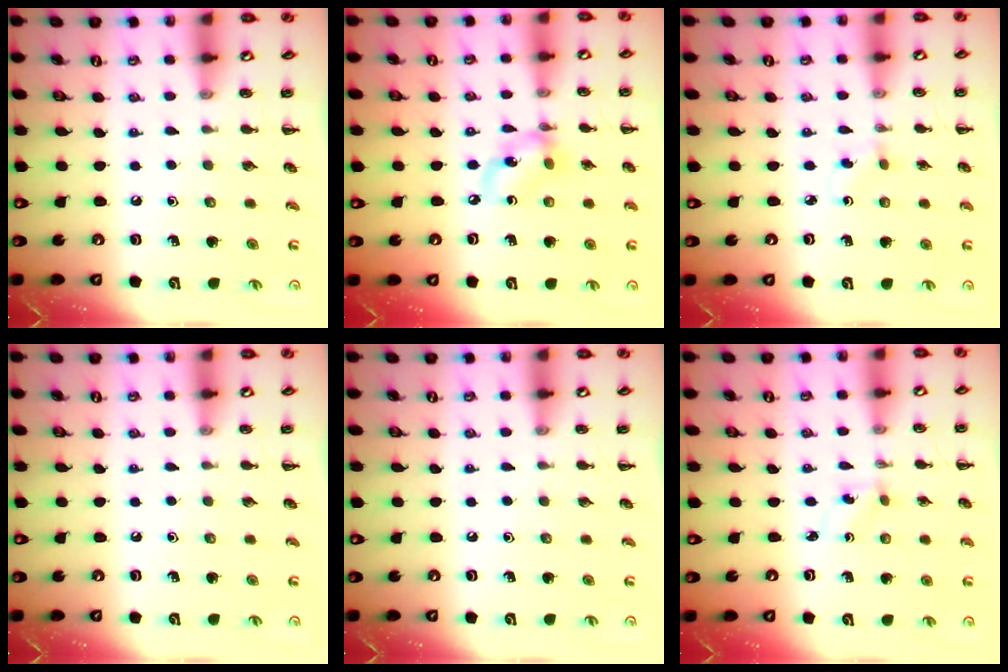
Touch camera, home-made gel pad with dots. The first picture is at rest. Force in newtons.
{"total": 8.0, "press": 7.9, "slide": 1.5}
{"total": 1.2, "press": 1.0, "slide": 0.8}
{"total": 0.0}
{"total": 0.0}
{"total": 1.2, "press": 1.1, "slide": 0.5}